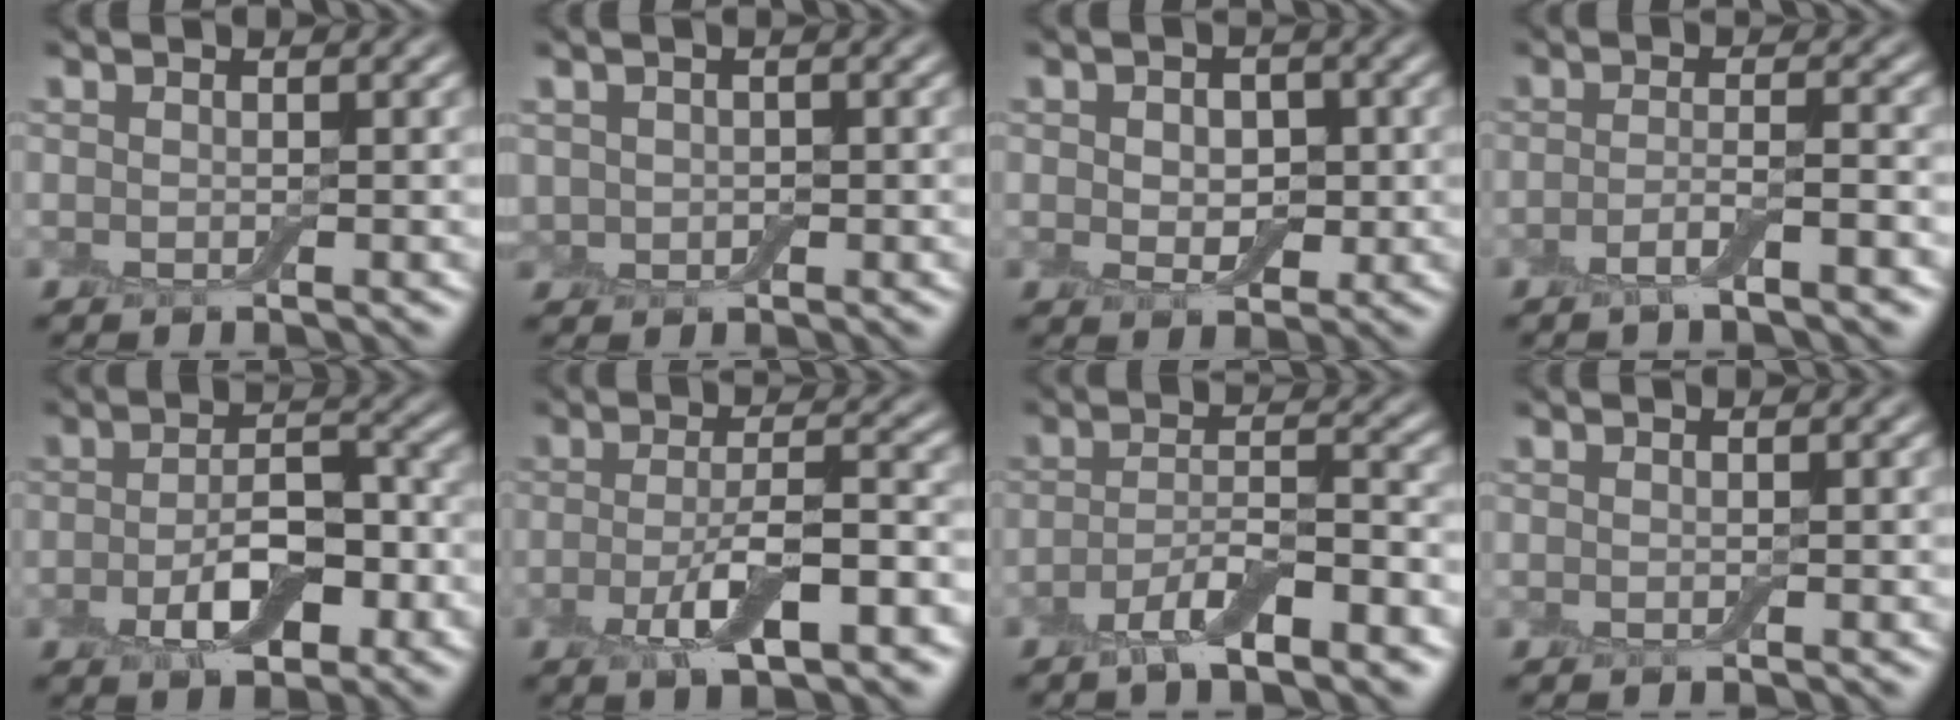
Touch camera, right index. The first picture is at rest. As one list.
[{"total": 1.4, "force": [0.1, 1.3, 0.6], "torque": [-0.011, -0.003, -0.001]}, {"total": 3.4, "force": [0.1, 2.3, 2.5], "torque": [-0.037, -0.001, -0.001]}, {"total": 2.8, "force": [-1.6, 0.4, 2.3], "torque": [-0.040, 0.004, -0.036]}, {"total": 5.7, "force": [-2.1, 2.7, 4.6], "torque": [-0.079, 0.005, -0.037]}, {"total": 6.1, "force": [-2.3, 1.9, 5.3], "torque": [-0.105, -0.002, -0.041]}, {"total": 5.0, "force": [-2.9, 1.3, 3.8], "torque": [-0.071, -0.001, -0.056]}, {"total": 0.0}]